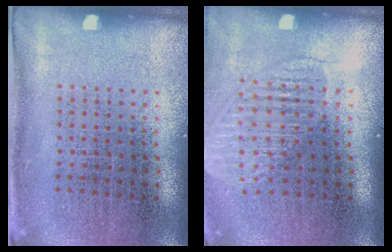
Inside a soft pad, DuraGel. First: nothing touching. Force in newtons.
{"total": 1.6, "press": 1.5, "slide": 0.8}